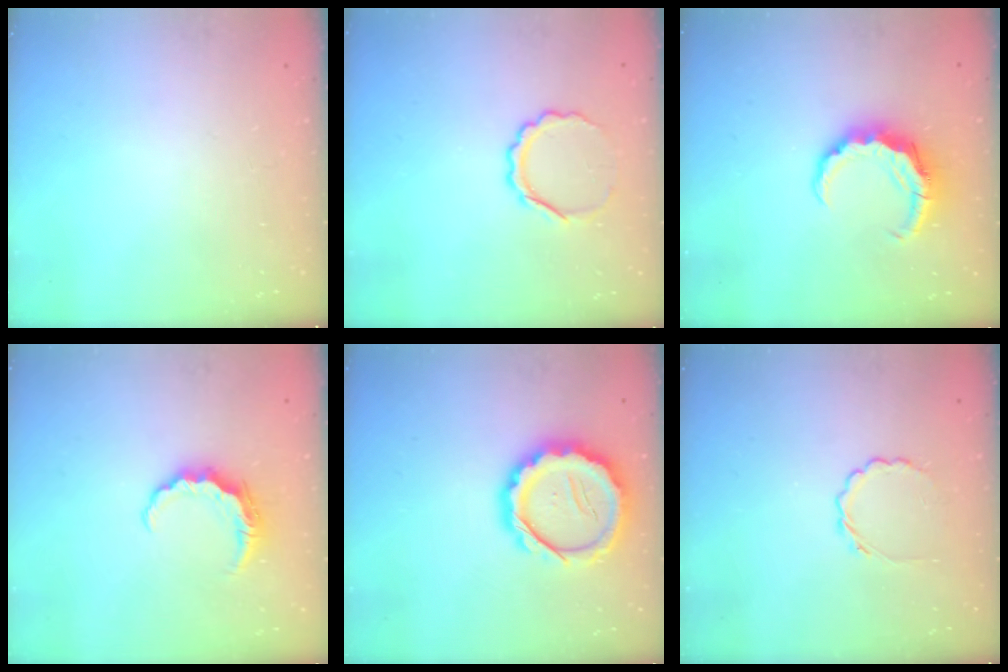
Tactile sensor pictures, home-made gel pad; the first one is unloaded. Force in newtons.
{"total": 6.6, "press": 6.5, "slide": 0.8}
{"total": 7.5, "press": 7.5, "slide": 1.0}
{"total": 6.6, "press": 6.6, "slide": 0.3}
{"total": 15.1, "press": 14.8, "slide": 2.9}
{"total": 2.5, "press": 2.2, "slide": 1.1}